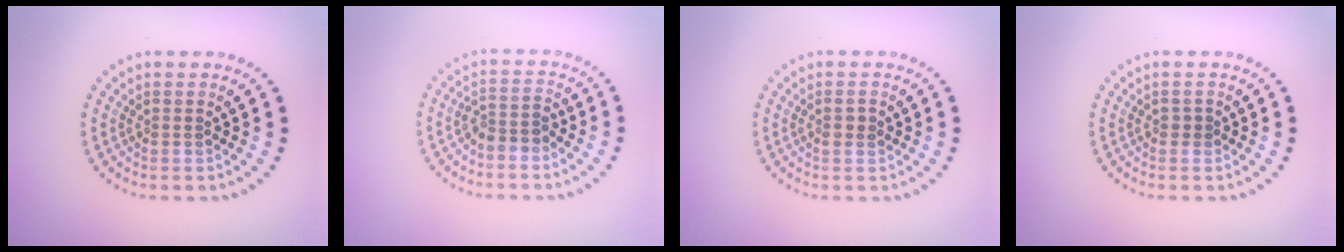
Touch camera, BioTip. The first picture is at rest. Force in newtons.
{"total": 2.1, "press": 1.7, "slide": 1.2}
{"total": 1.2, "press": 1.1, "slide": 0.3}
{"total": 0.7, "press": 0.6, "slide": 0.1}